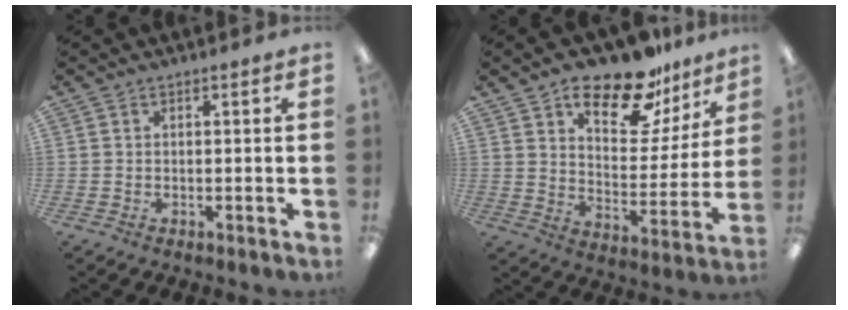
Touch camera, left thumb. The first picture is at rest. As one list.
[{"total": 18.6, "force": [14.0, 7.8, 9.4], "torque": [-0.144, -0.090, 0.237]}]